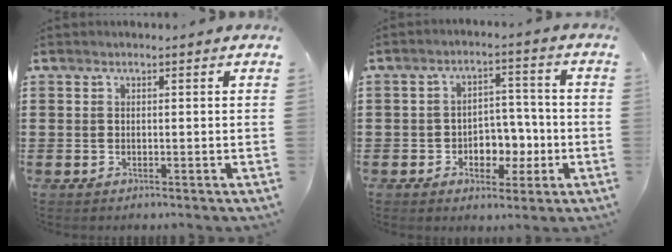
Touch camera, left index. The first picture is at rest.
{"total": 5.3, "force": [-1.6, 4.2, 2.9], "torque": [-0.053, 0.010, -0.031]}